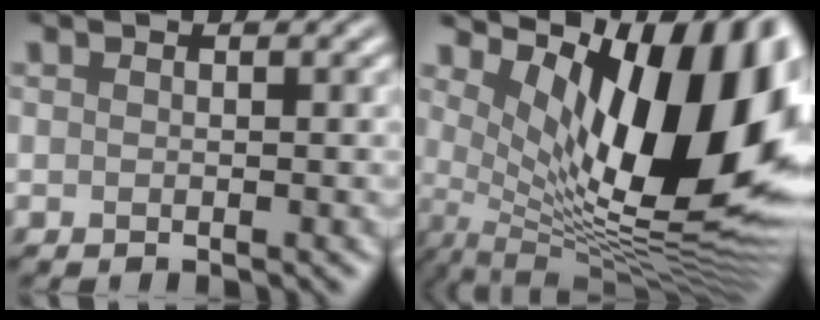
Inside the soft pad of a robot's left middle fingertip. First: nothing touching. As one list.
[{"total": 15.4, "force": [3.8, 6.1, 13.6], "torque": [-0.189, -0.012, 0.064]}]